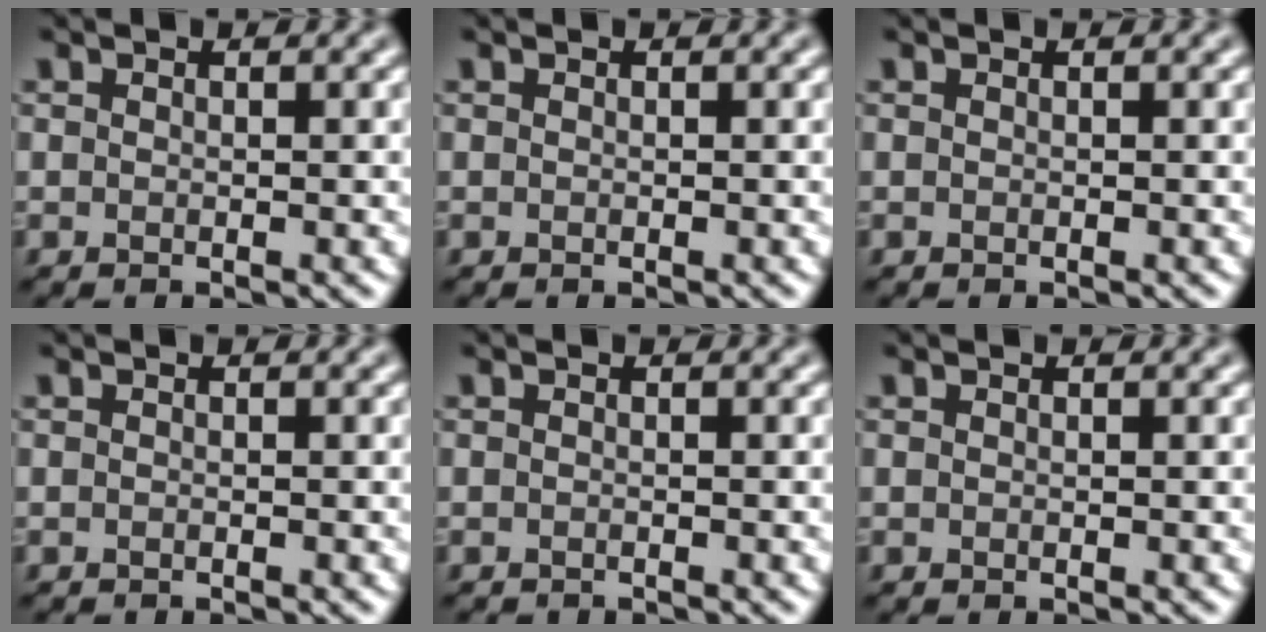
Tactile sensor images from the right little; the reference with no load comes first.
{"total": 0.0}
{"total": 0.0}
{"total": 0.7, "force": [-0.6, 0.0, 0.1], "torque": [0.004, -0.004, -0.012]}
{"total": 1.0, "force": [-1.0, 0.0, 0.1], "torque": [0.005, -0.007, -0.018]}
{"total": 0.0}